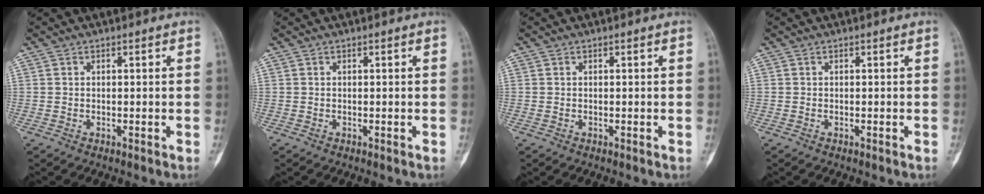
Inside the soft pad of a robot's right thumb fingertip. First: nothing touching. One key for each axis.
{"total": 0.0}
{"total": 0.0}
{"total": 0.0}